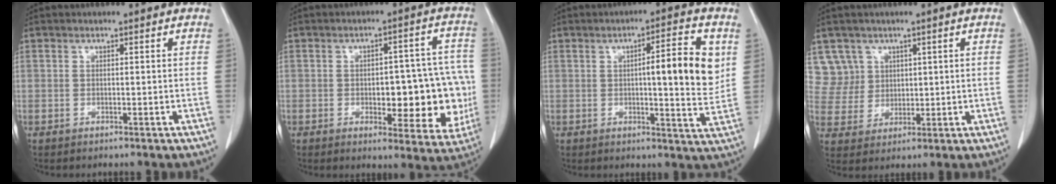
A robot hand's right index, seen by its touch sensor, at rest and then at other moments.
{"total": 14.1, "force": [-2.2, 5.7, 12.7], "torque": [-0.128, 0.028, -0.017]}
{"total": 9.7, "force": [2.1, 1.5, 9.3], "torque": [-0.126, 0.001, 0.024]}
{"total": 6.3, "force": [3.3, 5.4, -0.4], "torque": [0.014, 0.012, 0.073]}